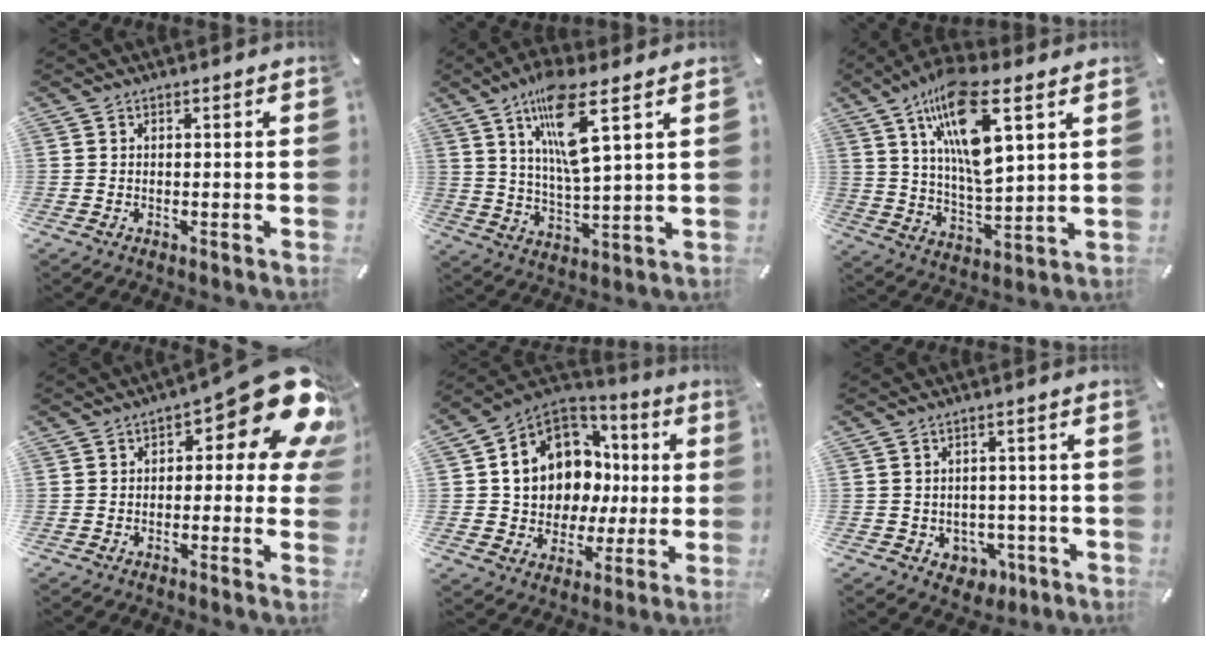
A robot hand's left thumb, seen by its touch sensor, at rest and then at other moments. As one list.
[{"total": 13.3, "force": [7.2, 2.8, 10.8], "torque": [-0.214, -0.022, 0.115]}, {"total": 17.3, "force": [8.6, 6.1, 13.7], "torque": [-0.265, -0.030, 0.139]}, {"total": 15.3, "force": [6.8, 6.1, 12.3], "torque": [-0.156, -0.054, 0.112]}, {"total": 13.2, "force": [2.7, 11.6, 5.7], "torque": [-0.116, -0.026, 0.067]}, {"total": 5.1, "force": [-0.8, 4.7, 1.7], "torque": [-0.020, 0.002, -0.013]}]